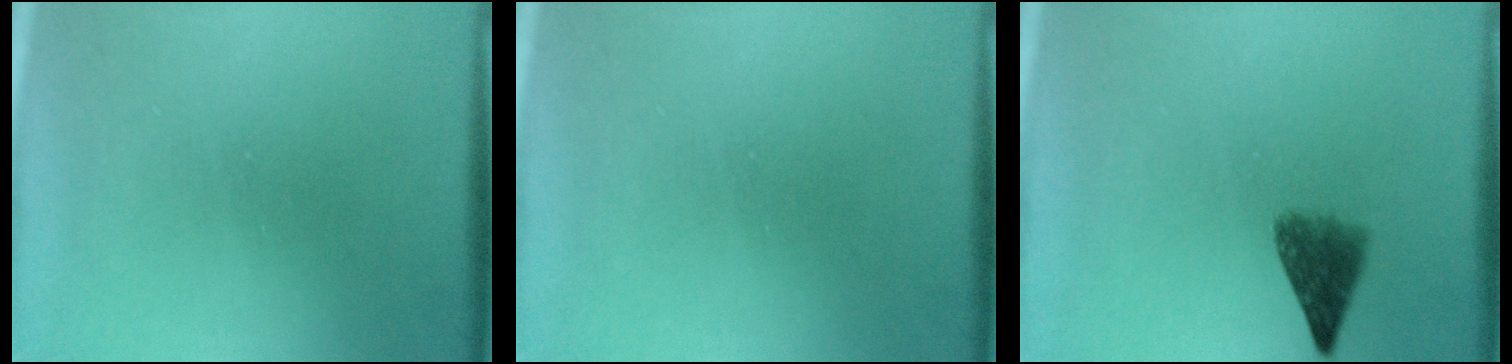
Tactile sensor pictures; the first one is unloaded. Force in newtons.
{"total": 0.0}
{"total": 5.3}